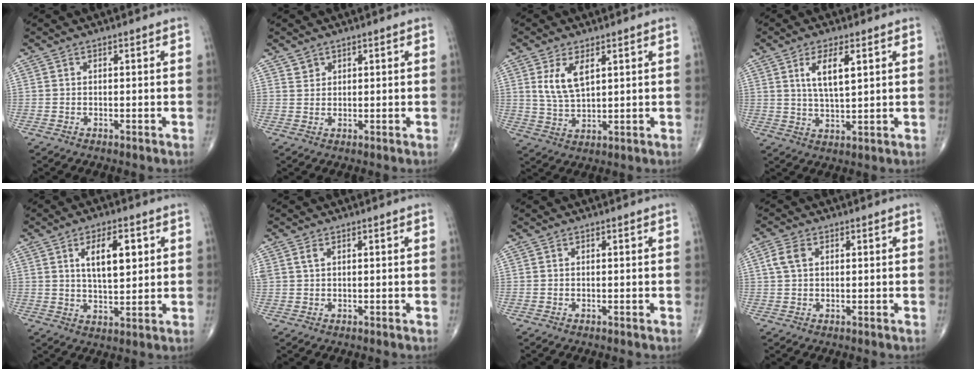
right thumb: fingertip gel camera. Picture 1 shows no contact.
{"total": 1.6, "force": [1.2, 1.1, 0.1], "torque": [0.016, -0.008, 0.016]}
{"total": 6.6, "force": [2.6, 3.0, 5.2], "torque": [-0.097, -0.012, 0.061]}
{"total": 7.1, "force": [2.7, 2.4, 6.1], "torque": [-0.109, -0.016, 0.053]}
{"total": 8.9, "force": [2.8, 3.8, 7.5], "torque": [-0.104, -0.014, 0.051]}
{"total": 1.5, "force": [0.7, 0.8, 1.0], "torque": [-0.029, 0.009, 0.021]}
{"total": 0.0}
{"total": 3.5, "force": [1.0, 2.3, 2.5], "torque": [-0.057, 0.008, 0.019]}